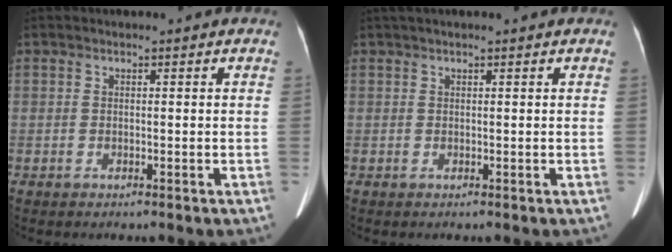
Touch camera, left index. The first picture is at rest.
{"total": 2.8, "force": [2.3, 0.0, 1.6], "torque": [-0.015, 0.038, 0.036]}